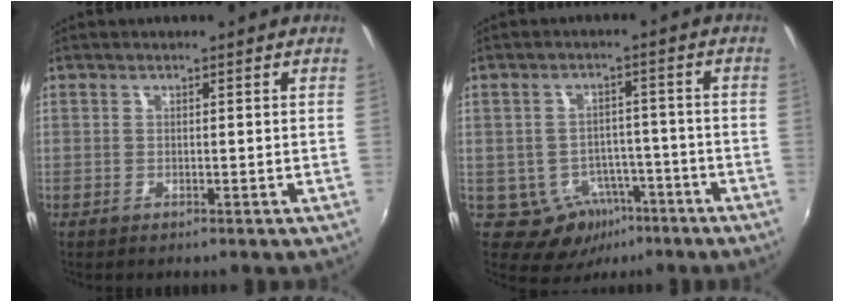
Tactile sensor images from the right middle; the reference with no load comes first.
{"total": 7.7, "force": [-4.0, 6.2, 2.4], "torque": [-0.044, 0.018, -0.036]}